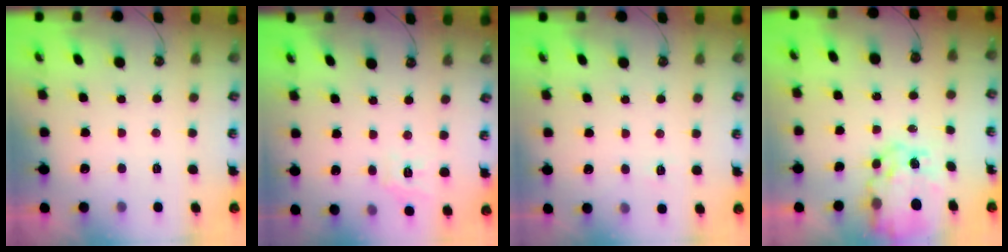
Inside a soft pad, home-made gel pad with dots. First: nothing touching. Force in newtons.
{"total": 5.6, "press": 5.6, "slide": 0.0}
{"total": 3.4, "press": 3.4, "slide": 0.4}
{"total": 11.4, "press": 11.4, "slide": 0.9}